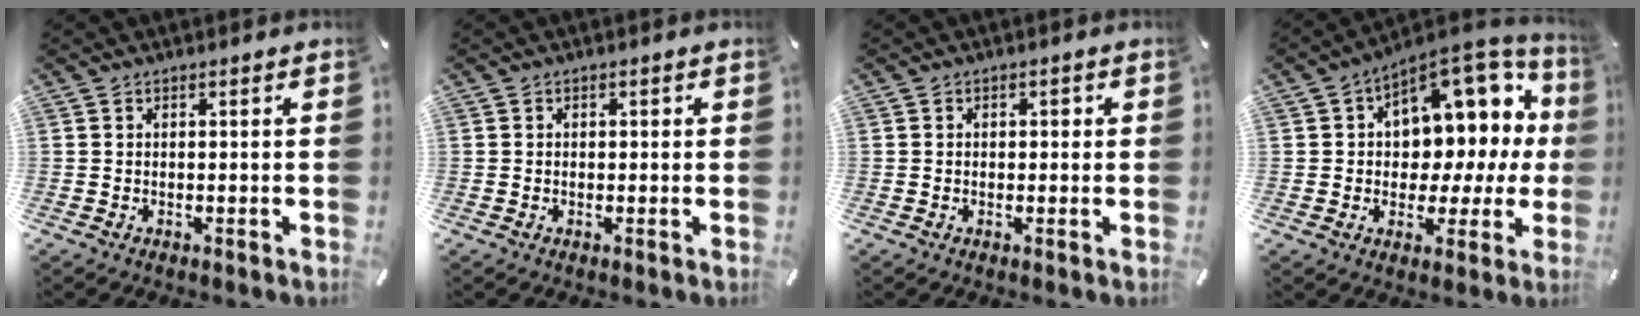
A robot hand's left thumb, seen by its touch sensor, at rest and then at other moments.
{"total": 0.9, "force": [-0.1, 0.7, 0.5], "torque": [-0.010, 0.005, -0.004]}
{"total": 1.5, "force": [0.0, 1.1, 1.0], "torque": [-0.012, 0.005, -0.005]}
{"total": 12.9, "force": [5.7, 8.7, 7.7], "torque": [-0.094, -0.067, 0.100]}